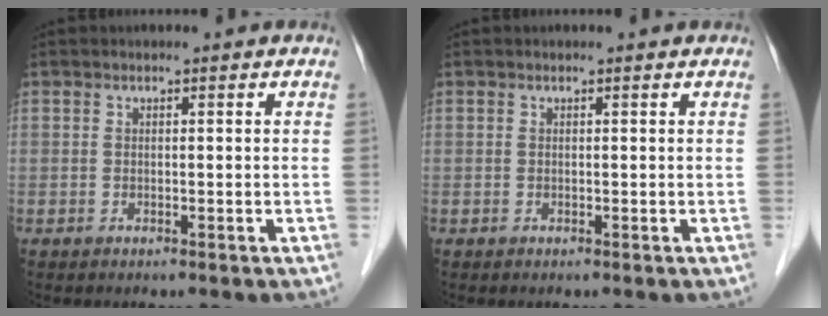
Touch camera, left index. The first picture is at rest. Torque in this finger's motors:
{"motor_torque": [0.00, 0.03, 0.00, 0.00]}